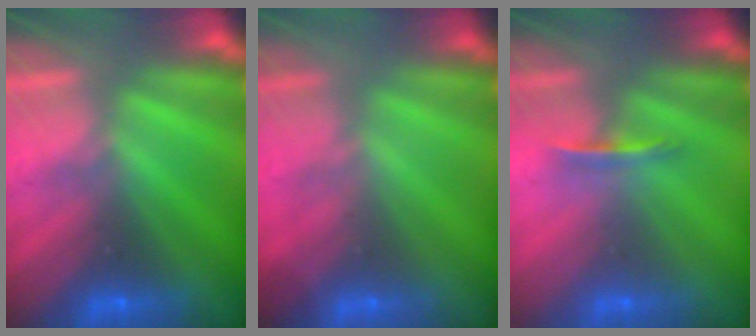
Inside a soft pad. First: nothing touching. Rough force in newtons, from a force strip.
{"total": 1.8}
{"total": 1.2}